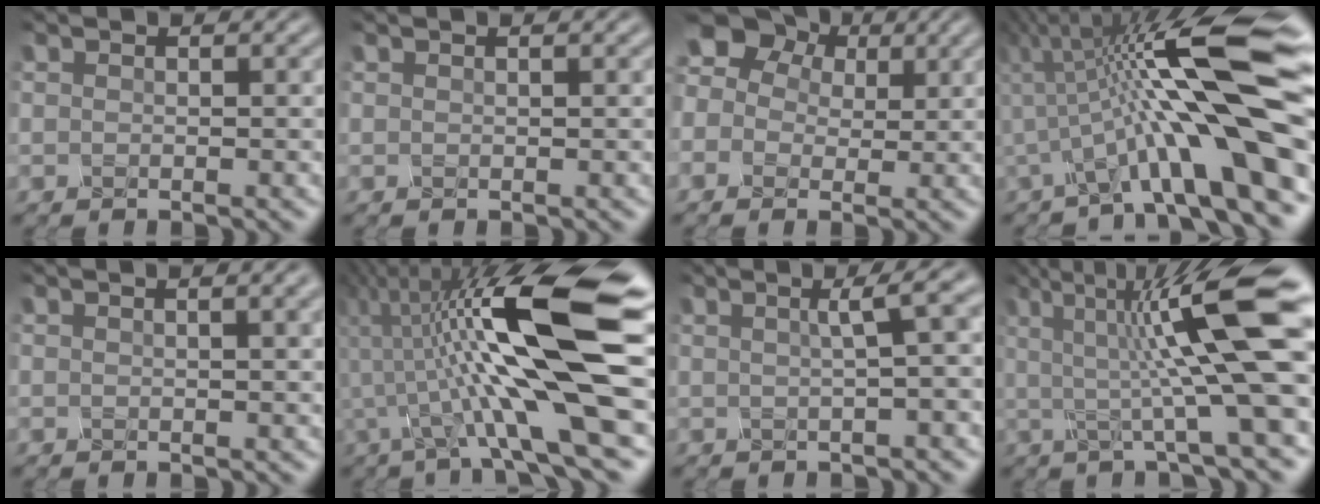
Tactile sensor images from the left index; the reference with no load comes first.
{"total": 1.1, "force": [0.7, 0.5, 0.7], "torque": [-0.003, 0.012, 0.005]}
{"total": 7.1, "force": [1.9, 6.2, 2.8], "torque": [-0.065, 0.032, 0.020]}
{"total": 12.5, "force": [-1.8, 1.5, 12.3], "torque": [-0.190, 0.026, -0.018]}
{"total": 6.5, "force": [3.2, 3.0, 4.8], "torque": [-0.023, 0.046, 0.024]}
{"total": 12.2, "force": [-1.5, 1.5, 12.1], "torque": [-0.210, 0.021, -0.011]}
{"total": 3.2, "force": [0.3, 0.3, 3.2], "torque": [-0.034, 0.018, 0.020]}
{"total": 11.4, "force": [1.1, 1.6, 11.3], "torque": [-0.176, 0.005, 0.031]}